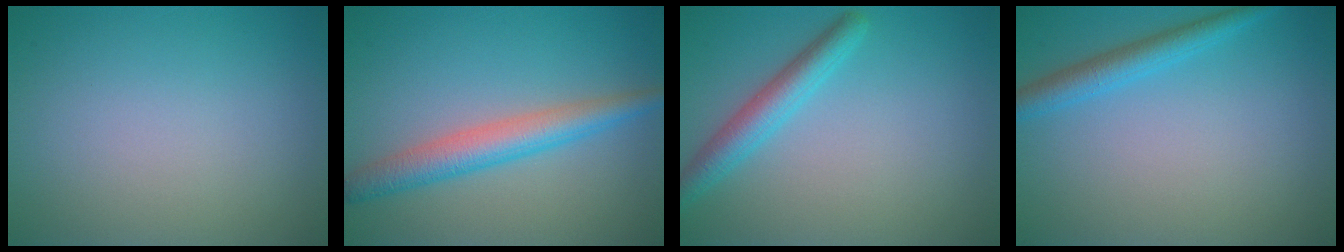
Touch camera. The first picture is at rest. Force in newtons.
{"total": 4.0, "press": 4.0, "slide": 0.1}
{"total": 3.2, "press": 3.2, "slide": 0.1}
{"total": 2.7, "press": 2.7, "slide": 0.2}